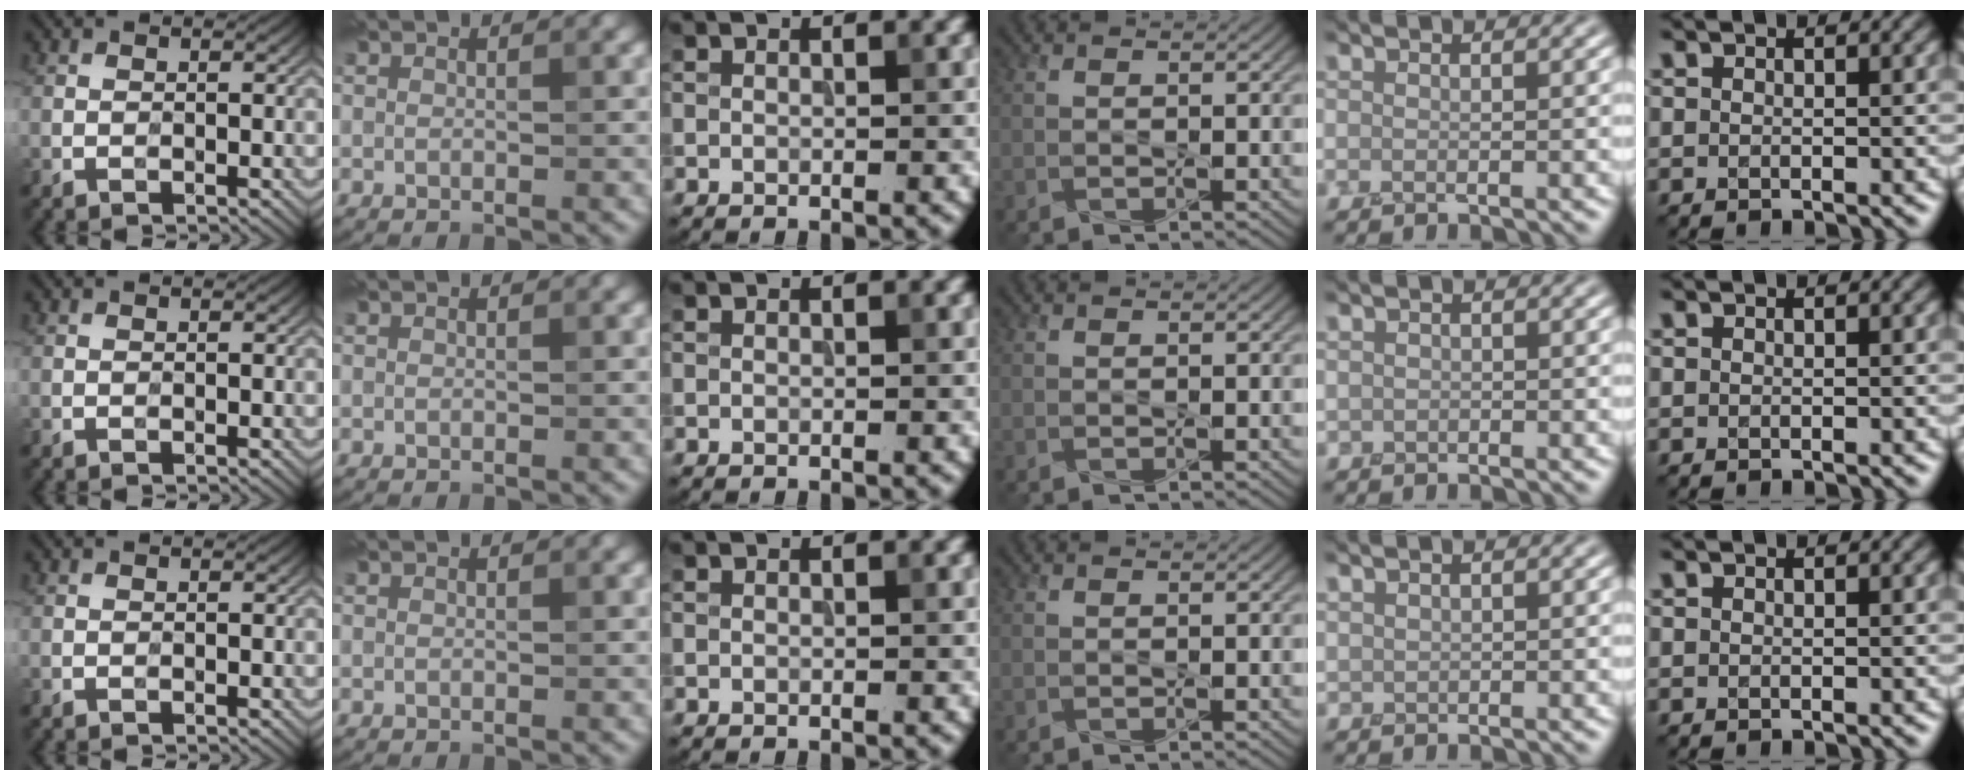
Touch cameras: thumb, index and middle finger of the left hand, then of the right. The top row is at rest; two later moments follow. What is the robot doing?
{"motion": "press", "object": "sticky note"}